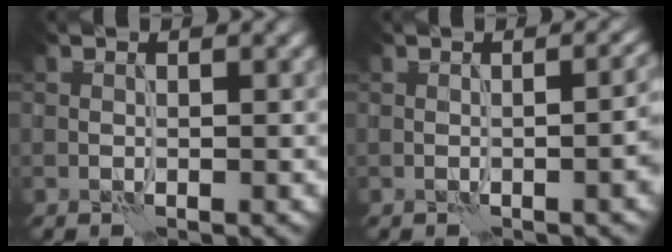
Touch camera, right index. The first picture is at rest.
{"total": 4.9, "force": [-0.5, 2.0, 4.4], "torque": [-0.028, 0.009, -0.003]}